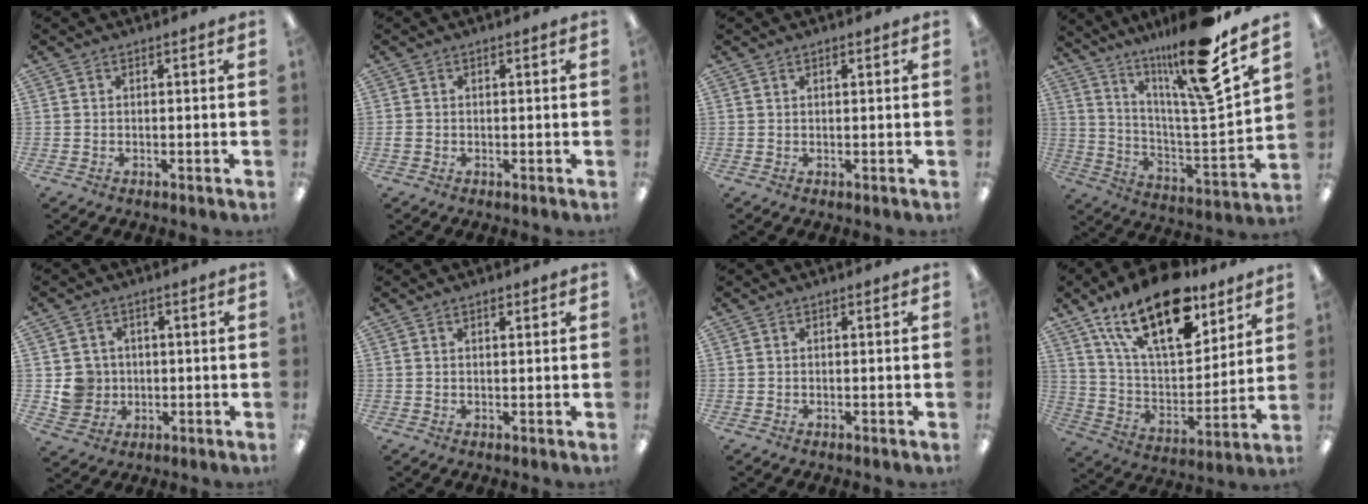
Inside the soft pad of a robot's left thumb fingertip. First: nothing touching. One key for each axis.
{"total": 0.9, "fx": -0.1, "fy": 0.7, "fz": 0.5, "tx": -0.009, "ty": 0.004, "tz": -0.004}
{"total": 0.7, "fx": 0.5, "fy": 0.2, "fz": 0.4, "tx": -0.009, "ty": 0.001, "tz": 0.009}
{"total": 19.7, "fx": 15.2, "fy": 1.0, "fz": 12.5, "tx": -0.218, "ty": -0.104, "tz": 0.234}
{"total": 6.5, "fx": 0.1, "fy": 6.4, "fz": 1.1, "tx": -0.013, "ty": 0.007, "tz": 0.008}
{"total": 1.2, "fx": 0.9, "fy": 0.5, "fz": 0.7, "tx": -0.007, "ty": -0.003, "tz": 0.014}
{"total": 0.0}
{"total": 23.0, "fx": 15.5, "fy": 9.9, "fz": 13.8, "tx": -0.249, "ty": -0.086, "tz": 0.269}